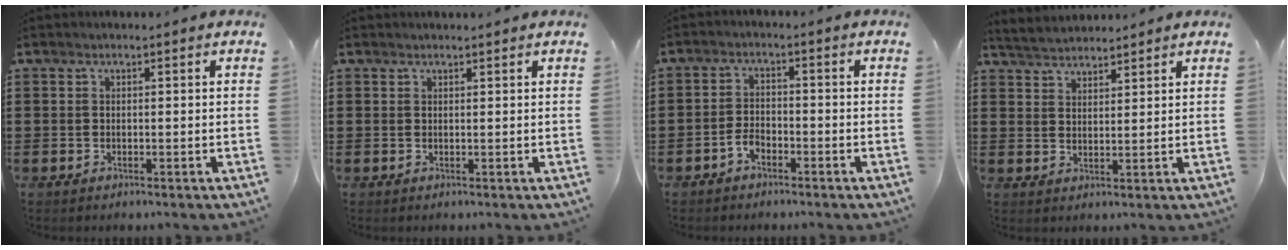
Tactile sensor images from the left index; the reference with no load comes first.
{"total": 0.6, "force": [0.6, 0.0, 0.1], "torque": [-0.004, 0.000, 0.012]}
{"total": 2.5, "force": [-1.7, 1.2, 1.4], "torque": [-0.036, 0.003, -0.037]}
{"total": 3.5, "force": [3.4, 0.6, 0.4], "torque": [-0.019, -0.007, 0.063]}